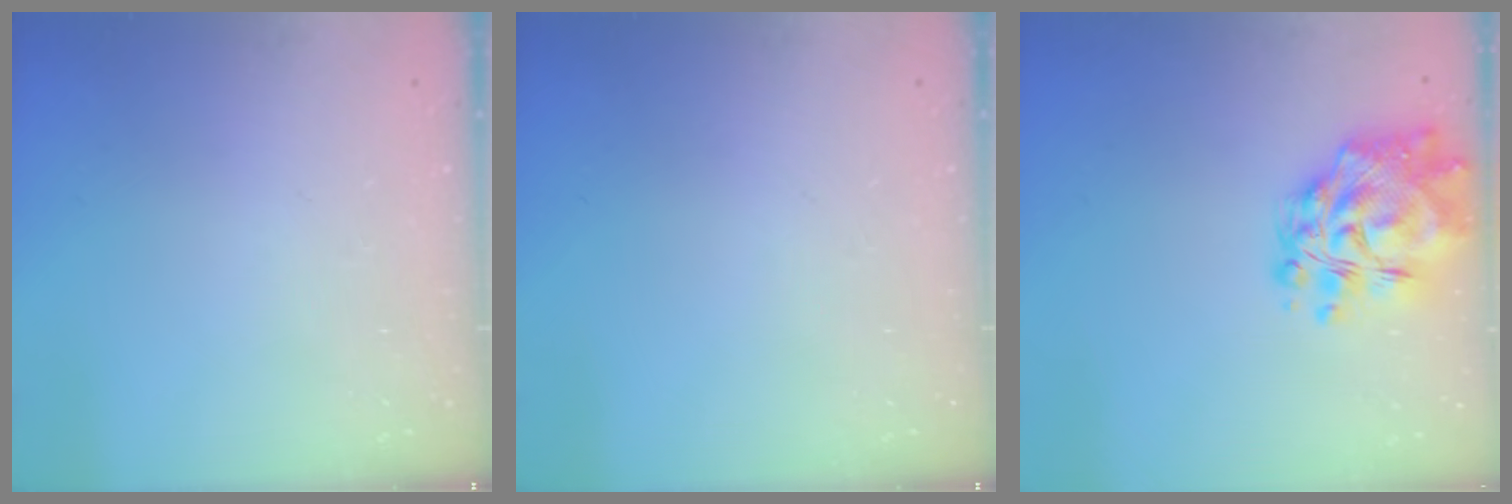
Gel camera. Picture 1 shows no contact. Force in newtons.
{"total": 0.0}
{"total": 13.8, "press": 12.9, "slide": 4.8}